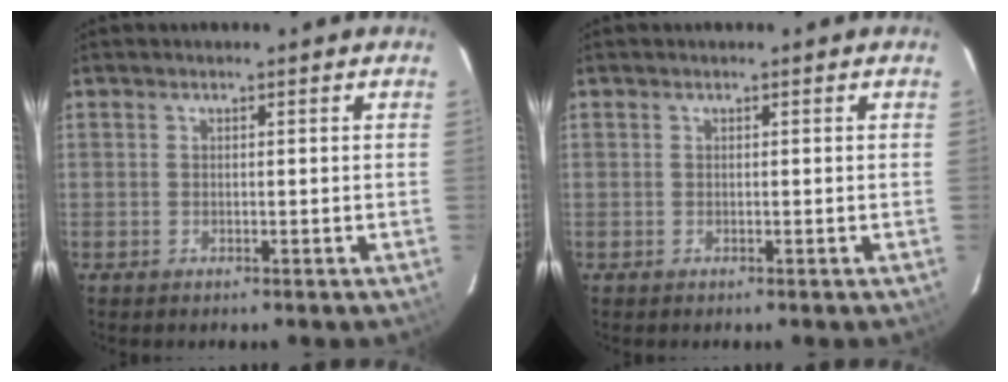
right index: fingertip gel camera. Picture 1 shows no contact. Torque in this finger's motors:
{"motor_torque": [0.00, 0.00, 0.00, 0.00]}